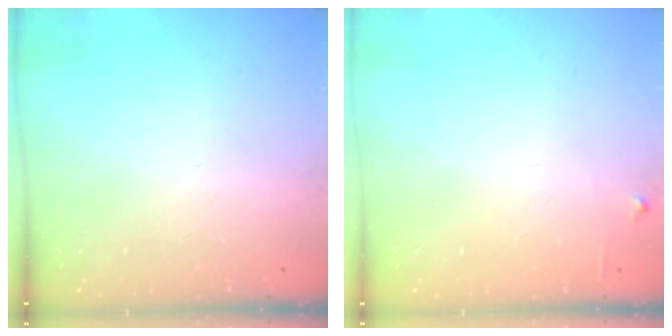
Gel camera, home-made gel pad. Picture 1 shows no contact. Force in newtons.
{"total": 4.8, "press": 4.8, "slide": 0.7}